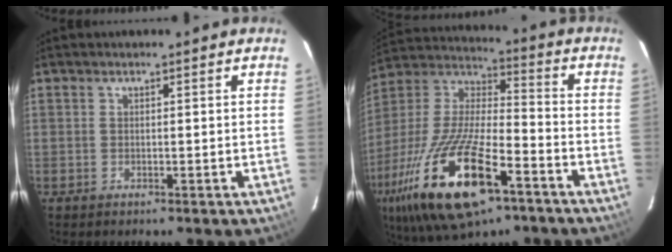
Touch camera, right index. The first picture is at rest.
{"total": 25.4, "force": [-13.1, 8.9, 19.8], "torque": [-0.400, -0.048, -0.238]}